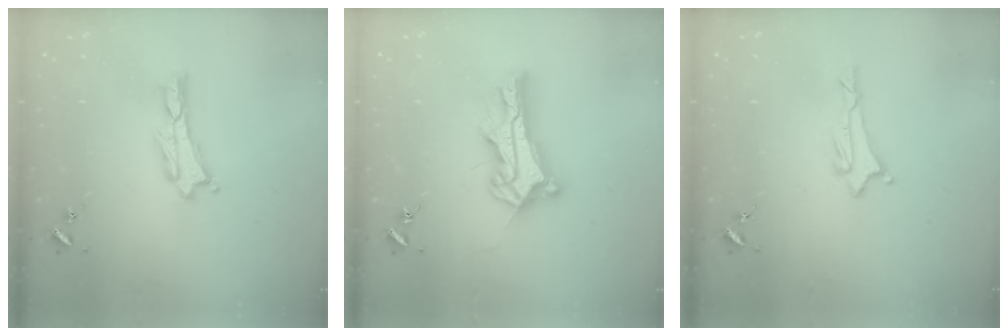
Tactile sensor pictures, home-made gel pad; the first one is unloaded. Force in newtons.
{"total": 9.7, "press": 9.7, "slide": 0.8}
{"total": 1.7, "press": 1.6, "slide": 0.5}